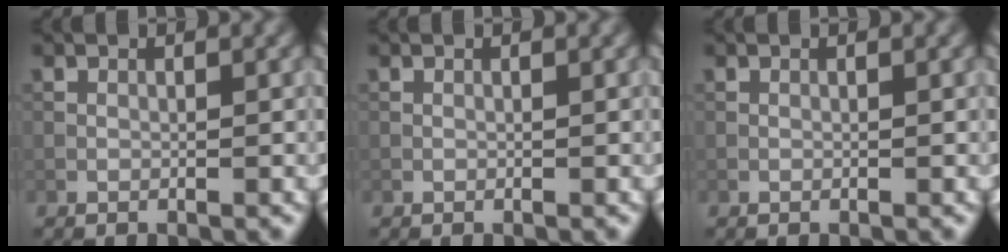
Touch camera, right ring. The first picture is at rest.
{"total": 0.0}
{"total": 0.0}